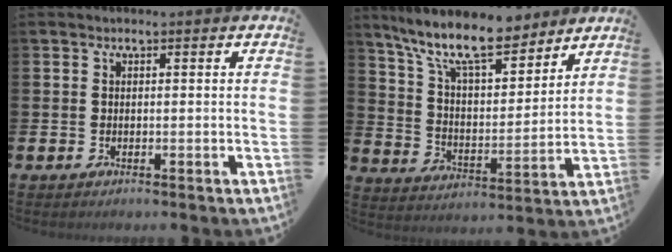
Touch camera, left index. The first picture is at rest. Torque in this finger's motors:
{"motor_torque": [1.07, -1.07, 1.05, 0.21]}